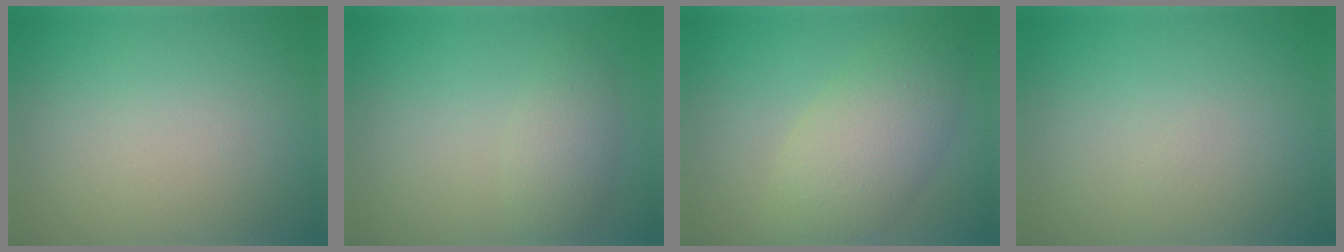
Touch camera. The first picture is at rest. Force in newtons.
{"total": 2.6, "press": 2.6, "slide": 0.1}
{"total": 6.4, "press": 6.3, "slide": 0.5}
{"total": 0.0}